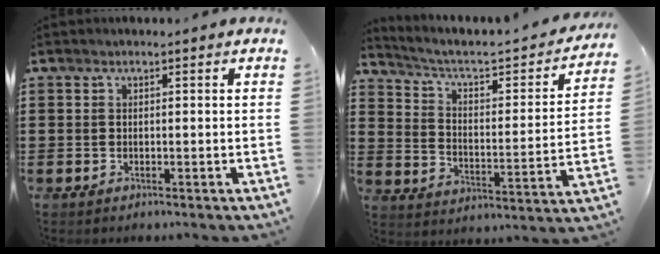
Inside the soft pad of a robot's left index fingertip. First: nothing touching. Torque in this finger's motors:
{"motor_torque": [2.14, 0.00, 0.15, 0.12]}